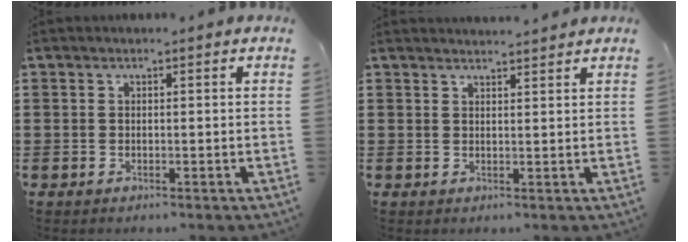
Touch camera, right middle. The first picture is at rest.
{"total": 1.9, "force": [1.9, 0.0, 0.2], "torque": [-0.008, 0.002, 0.036]}